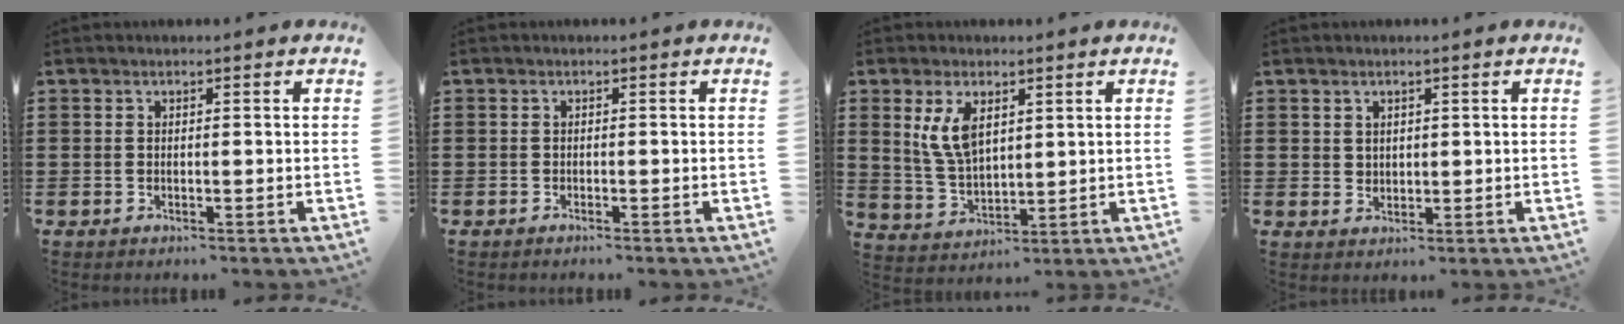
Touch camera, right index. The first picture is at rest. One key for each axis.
{"total": 0.6, "fx": -0.5, "fy": 0.0, "fz": 0.2, "tx": -0.004, "ty": -0.002, "tz": -0.011}
{"total": 6.7, "fx": 2.7, "fy": 3.3, "fz": 5.1, "tx": -0.117, "ty": 0.003, "tz": 0.047}
{"total": 1.8, "fx": 1.3, "fy": 1.3, "fz": 0.3, "tx": -0.008, "ty": 0.006, "tz": 0.025}